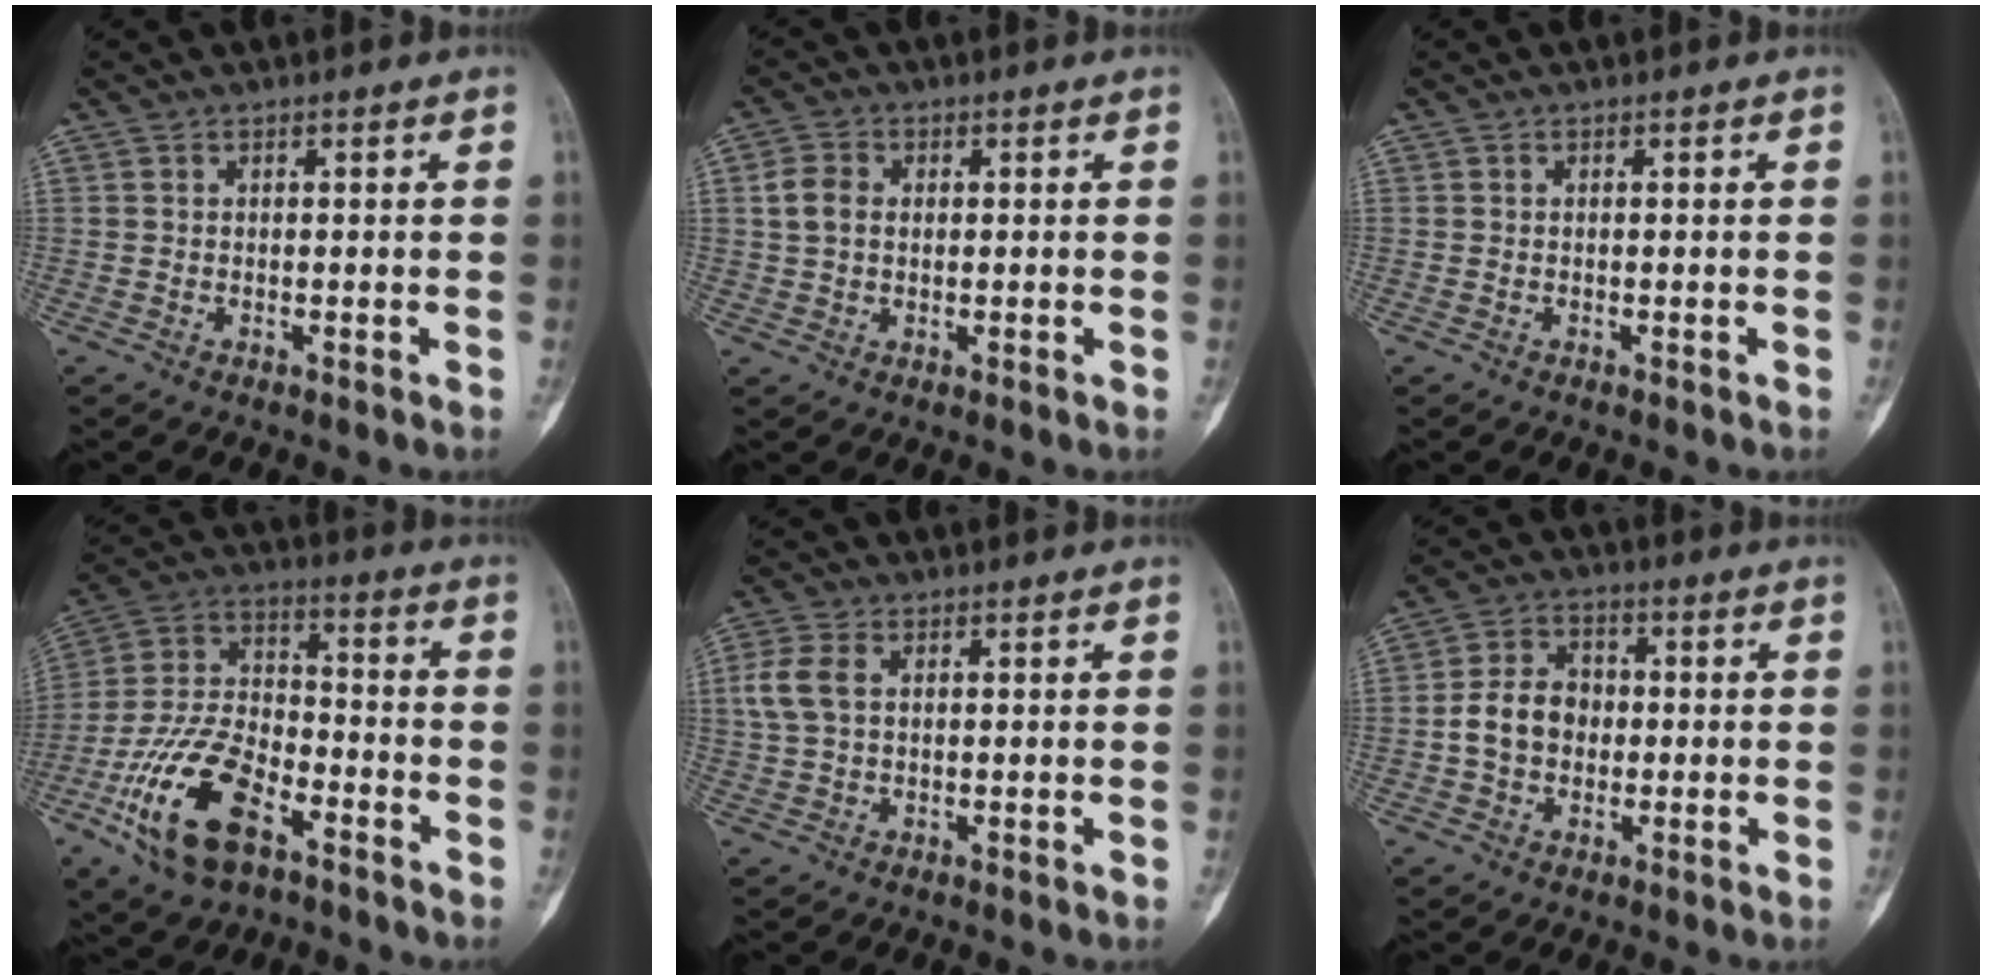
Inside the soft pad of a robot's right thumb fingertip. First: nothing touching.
{"total": 4.5, "force": [0.8, 3.4, 2.9], "torque": [-0.054, 0.006, 0.011]}
{"total": 0.0}
{"total": 18.2, "force": [-8.9, 9.3, 12.9], "torque": [-0.248, 0.047, -0.164]}
{"total": 5.5, "force": [1.1, 3.5, 4.1], "torque": [-0.103, 0.010, 0.022]}
{"total": 8.0, "force": [-0.7, 6.3, 4.8], "torque": [-0.068, 0.021, -0.021]}